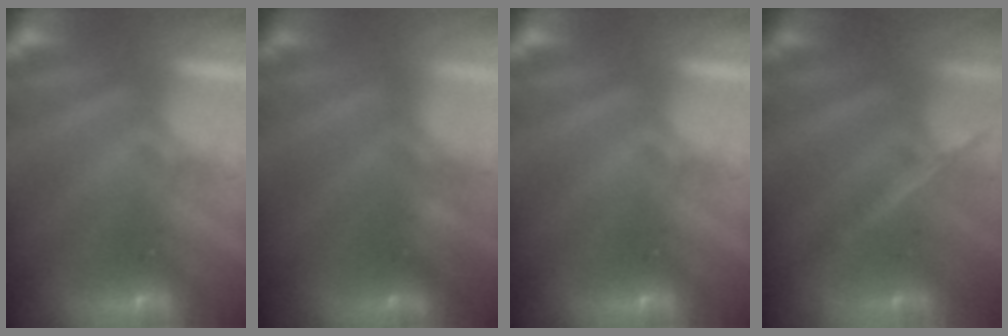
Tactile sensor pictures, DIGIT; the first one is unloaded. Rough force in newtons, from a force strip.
{"total": 2.0}
{"total": 0.0}
{"total": 2.0}